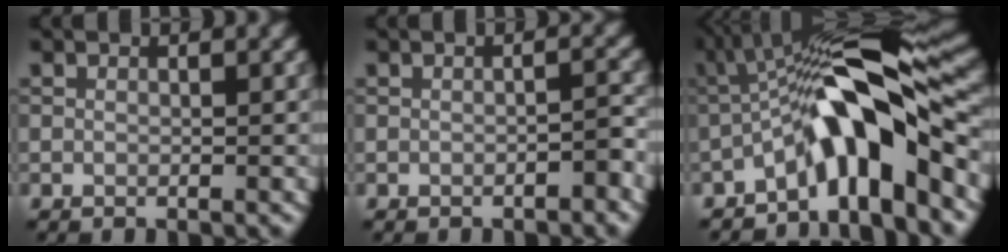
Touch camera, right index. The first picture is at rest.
{"total": 1.4, "force": [-0.9, 0.2, 1.0], "torque": [-0.014, 0.007, -0.014]}
{"total": 10.0, "force": [-3.5, 2.5, 9.0], "torque": [-0.135, 0.020, -0.072]}